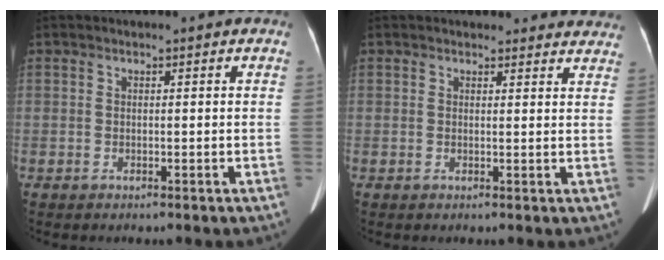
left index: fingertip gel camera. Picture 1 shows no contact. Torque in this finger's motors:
{"motor_torque": [0.38, -1.75, 0.01, 0.00]}